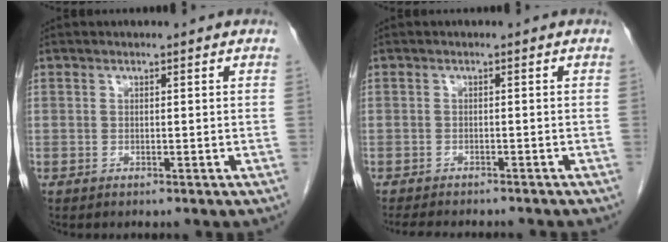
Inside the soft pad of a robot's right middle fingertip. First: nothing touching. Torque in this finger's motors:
{"motor_torque": [0.16, -0.13, 0.00, 0.01]}